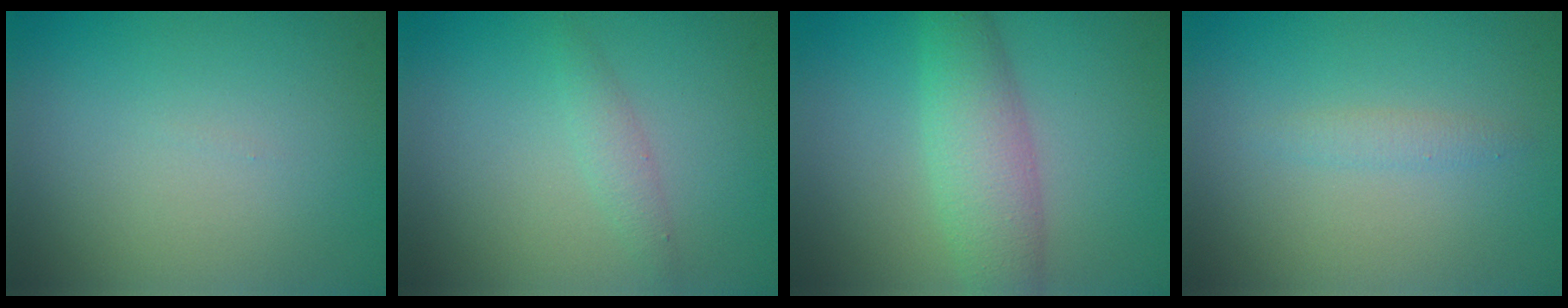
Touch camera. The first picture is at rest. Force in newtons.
{"total": 1.4, "press": 1.4, "slide": 0.1}
{"total": 4.4, "press": 4.4, "slide": 0.1}
{"total": 0.9, "press": 0.9, "slide": 0.2}